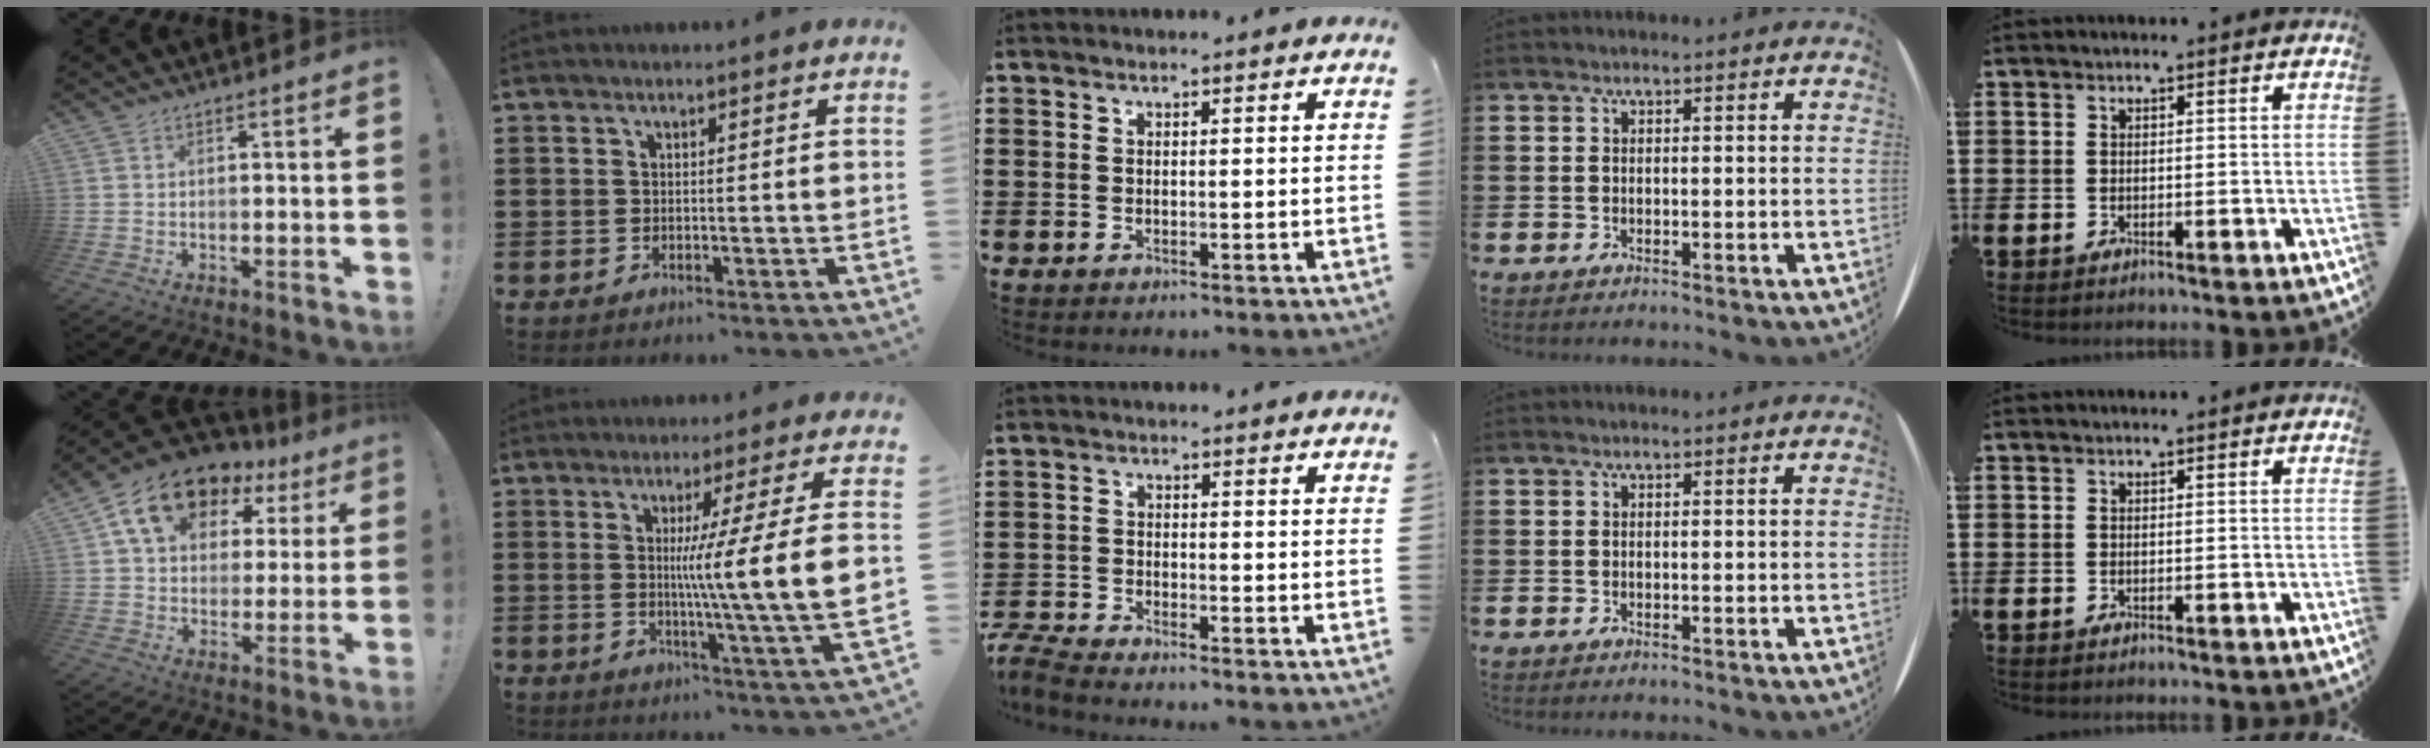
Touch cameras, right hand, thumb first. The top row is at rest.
{"thumb": {"total": 15.7, "force": [8.1, 10.5, 8.4], "torque": [-0.139, -0.033, 0.150]}, "index": {"total": 11.2, "force": [0.7, -0.8, 11.1], "torque": [-0.203, -0.015, 0.001]}, "middle": {"total": 3.3, "force": [-3.2, 0.1, 0.8], "torque": [-0.036, -0.006, -0.071]}}